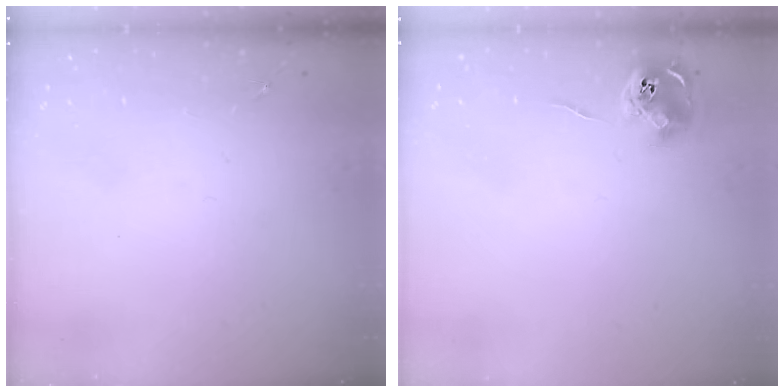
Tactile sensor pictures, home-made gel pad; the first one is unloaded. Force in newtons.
{"total": 8.8, "press": 8.8, "slide": 0.1}